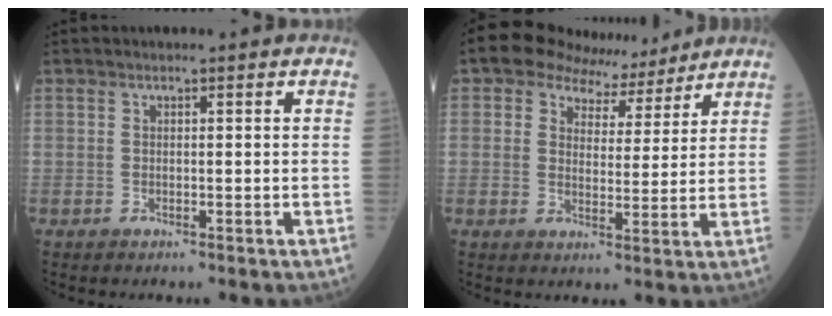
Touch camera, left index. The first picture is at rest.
{"total": 8.0, "force": [6.9, 3.8, 1.6], "torque": [-0.020, 0.016, 0.096]}